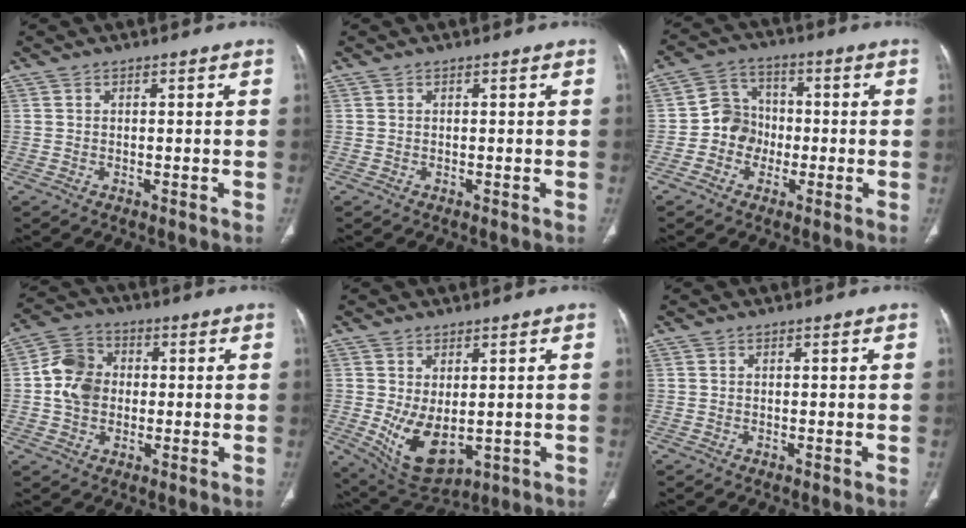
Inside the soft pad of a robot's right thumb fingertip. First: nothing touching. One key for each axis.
{"total": 0.0}
{"total": 7.3, "fx": -1.7, "fy": 6.7, "fz": 2.4, "tx": -0.006, "ty": 0.025, "tz": -0.041}
{"total": 9.1, "fx": 0.0, "fy": 7.4, "fz": 5.3, "tx": -0.084, "ty": 0.018, "tz": -0.009}
{"total": 9.6, "fx": -1.0, "fy": 5.3, "fz": 7.9, "tx": -0.129, "ty": -0.014, "tz": 0.011}
{"total": 0.0}